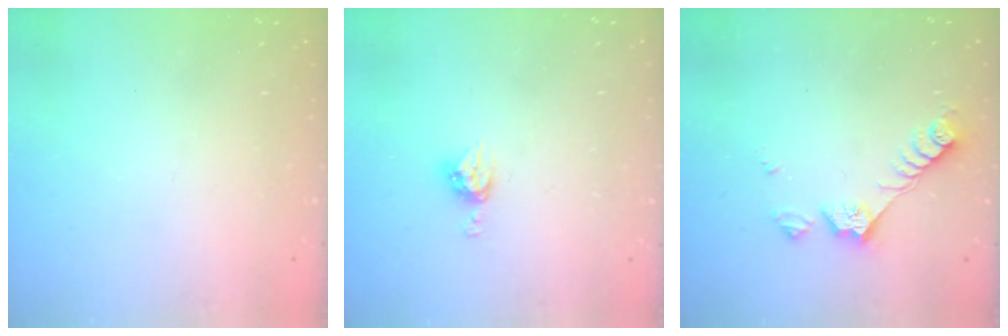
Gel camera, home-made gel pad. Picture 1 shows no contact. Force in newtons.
{"total": 5.0, "press": 4.9, "slide": 0.3}
{"total": 8.5, "press": 8.5, "slide": 0.5}